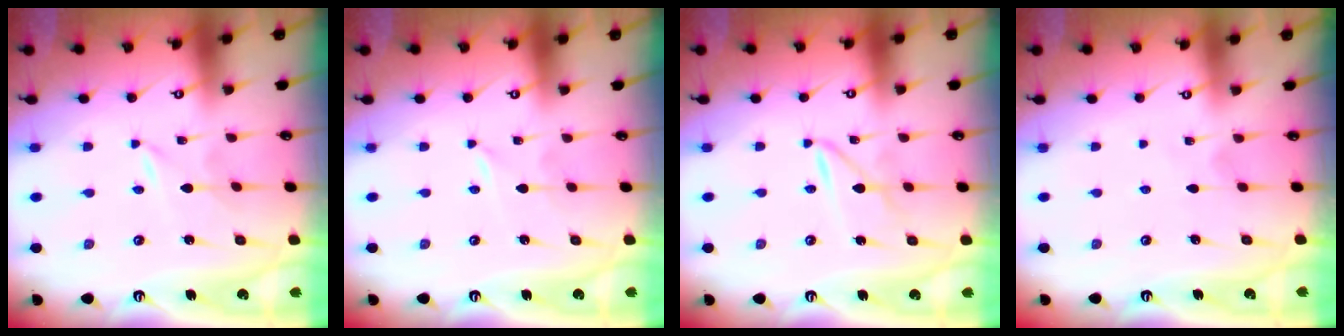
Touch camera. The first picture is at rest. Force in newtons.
{"total": 0.0}
{"total": 3.0, "press": 3.0, "slide": 0.3}
{"total": 2.4, "press": 2.4, "slide": 0.2}